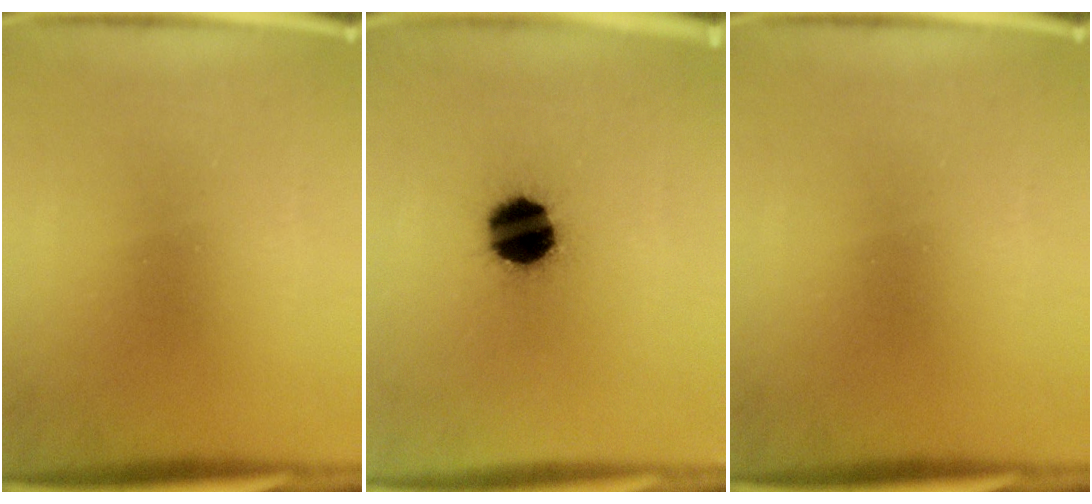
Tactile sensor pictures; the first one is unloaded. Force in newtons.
{"total": 14.4}
{"total": 0.0}